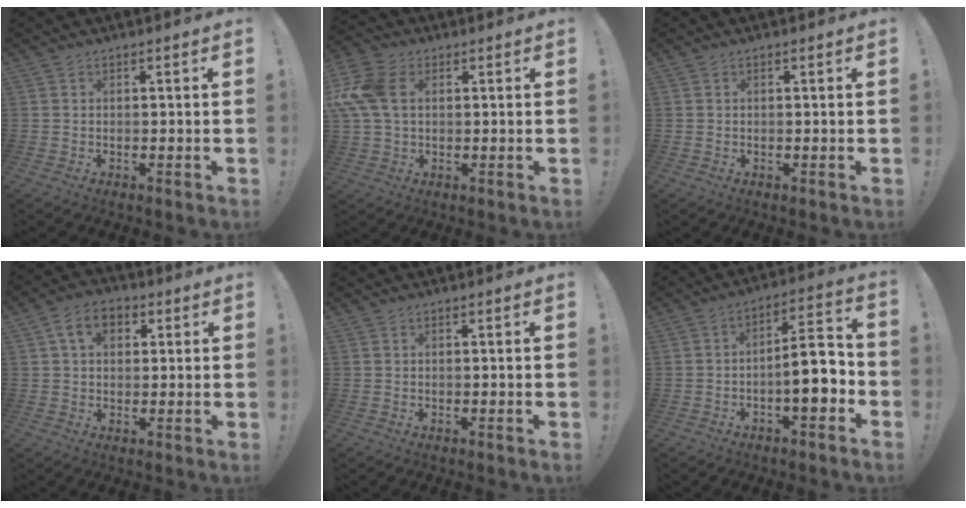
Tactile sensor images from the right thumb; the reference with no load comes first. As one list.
[{"total": 13.1, "force": [2.7, 8.7, 9.5], "torque": [-0.206, 0.004, 0.053]}, {"total": 0.0}, {"total": 7.8, "force": [2.5, 5.4, 5.1], "torque": [-0.080, 0.009, 0.047]}, {"total": 0.0}, {"total": 11.2, "force": [-3.2, 3.9, 9.9], "torque": [-0.144, 0.016, -0.058]}]